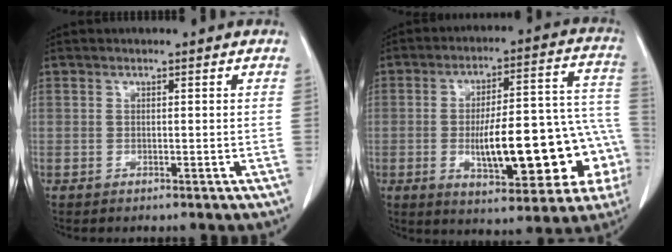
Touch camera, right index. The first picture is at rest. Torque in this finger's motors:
{"motor_torque": [1.65, -0.49, 0.73, 0.21]}